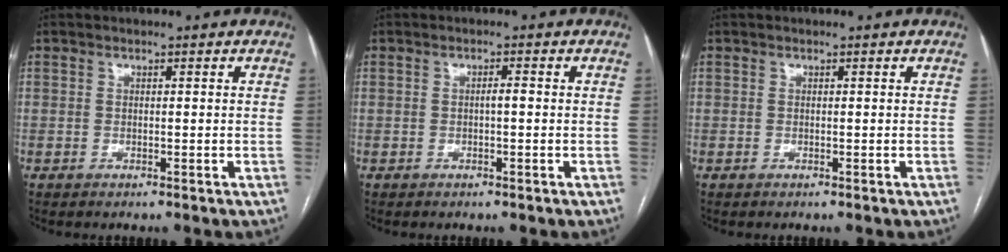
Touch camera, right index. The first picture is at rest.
{"total": 1.1, "force": [-0.1, 0.1, 1.1], "torque": [-0.018, 0.002, -0.001]}
{"total": 0.0}